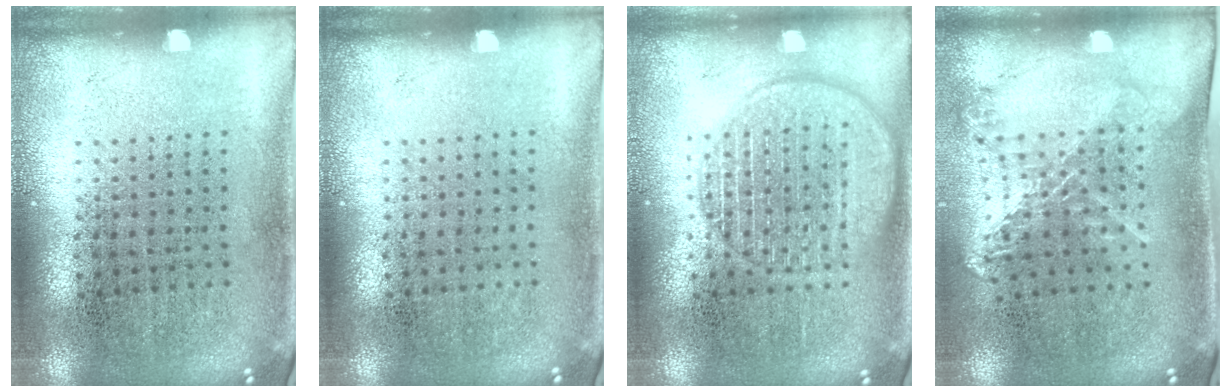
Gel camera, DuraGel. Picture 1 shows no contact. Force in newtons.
{"total": 0.0}
{"total": 3.3, "press": 3.2, "slide": 0.5}
{"total": 1.3, "press": 1.2, "slide": 0.4}